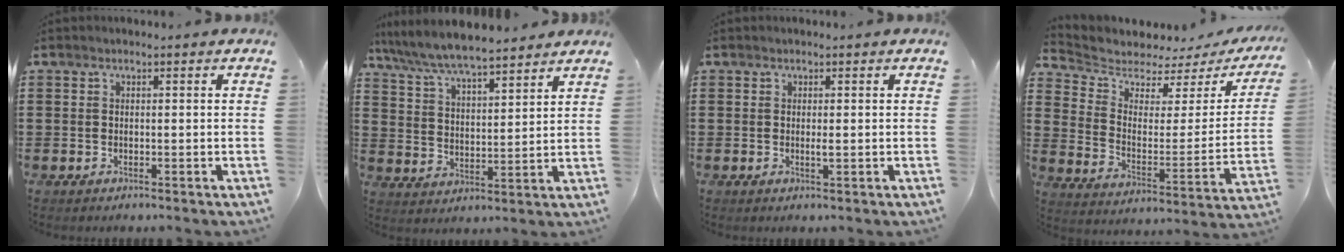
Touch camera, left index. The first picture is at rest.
{"total": 7.0, "force": [6.5, 0.6, 2.5], "torque": [-0.075, -0.032, 0.114]}
{"total": 0.9, "force": [0.1, 0.1, 0.9], "torque": [-0.018, -0.003, 0.002]}
{"total": 4.2, "force": [3.8, 1.8, 0.7], "torque": [-0.046, -0.028, 0.059]}